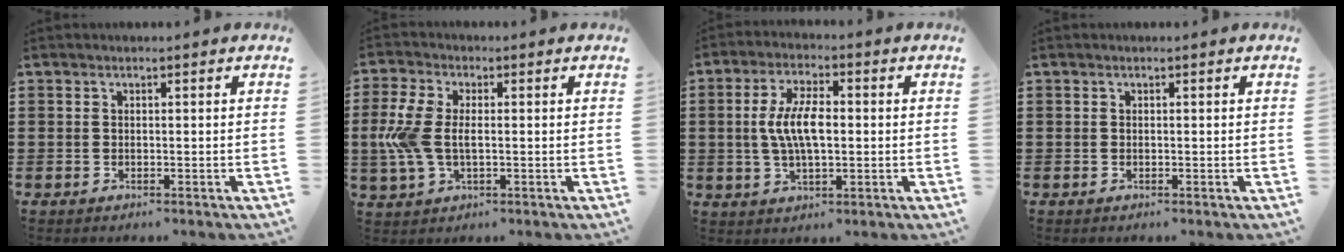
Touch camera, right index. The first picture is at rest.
{"total": 7.6, "force": [-0.1, 4.0, 6.4], "torque": [-0.168, -0.005, -0.012]}
{"total": 7.5, "force": [0.0, 3.0, 6.9], "torque": [-0.148, 0.002, -0.007]}
{"total": 0.0}